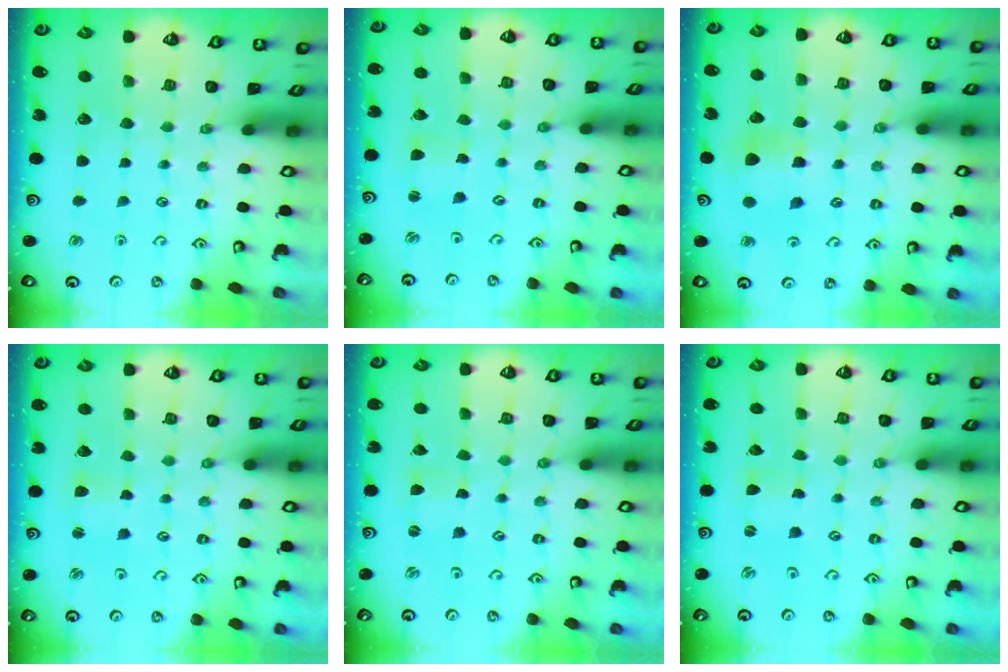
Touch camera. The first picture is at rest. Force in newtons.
{"total": 2.7, "press": 2.7, "slide": 0.3}
{"total": 6.9, "press": 6.9, "slide": 0.3}
{"total": 2.9, "press": 2.9, "slide": 0.4}
{"total": 0.7, "press": 0.7, "slide": 0.1}
{"total": 0.0}